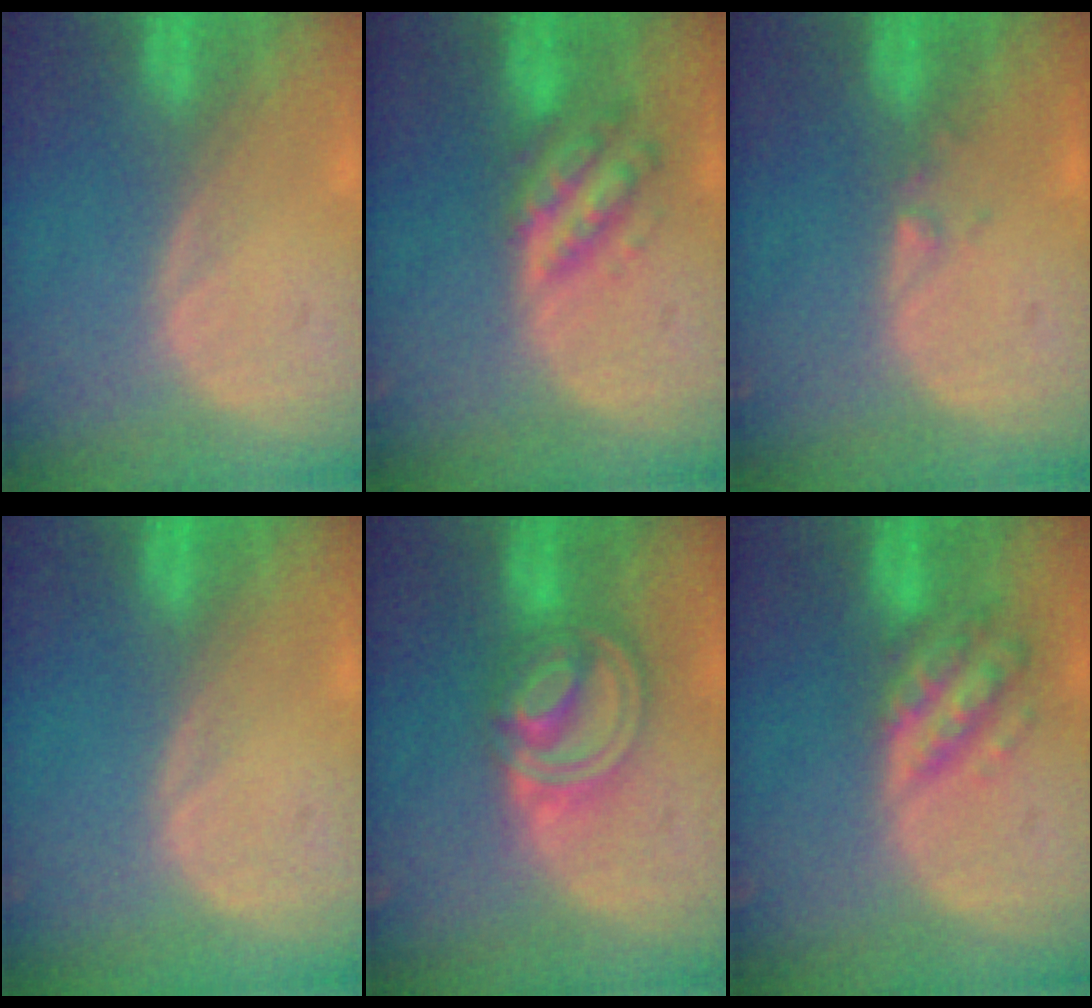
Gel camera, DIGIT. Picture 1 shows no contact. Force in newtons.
{"total": 5.5, "press": 5.5, "slide": 0.2}
{"total": 1.0, "press": 0.9, "slide": 0.5}
{"total": 0.0}
{"total": 8.1, "press": 7.0, "slide": 4.1}
{"total": 6.4, "press": 5.7, "slide": 2.8}